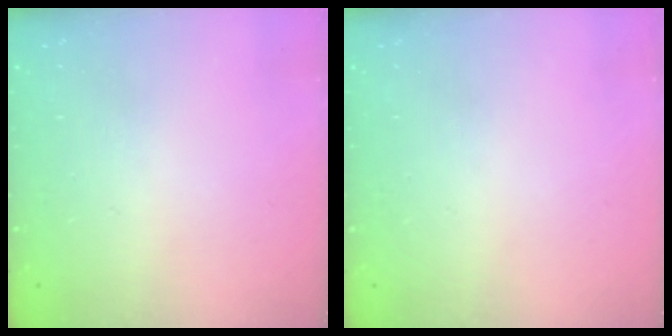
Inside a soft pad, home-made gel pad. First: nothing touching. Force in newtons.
{"total": 0.0}